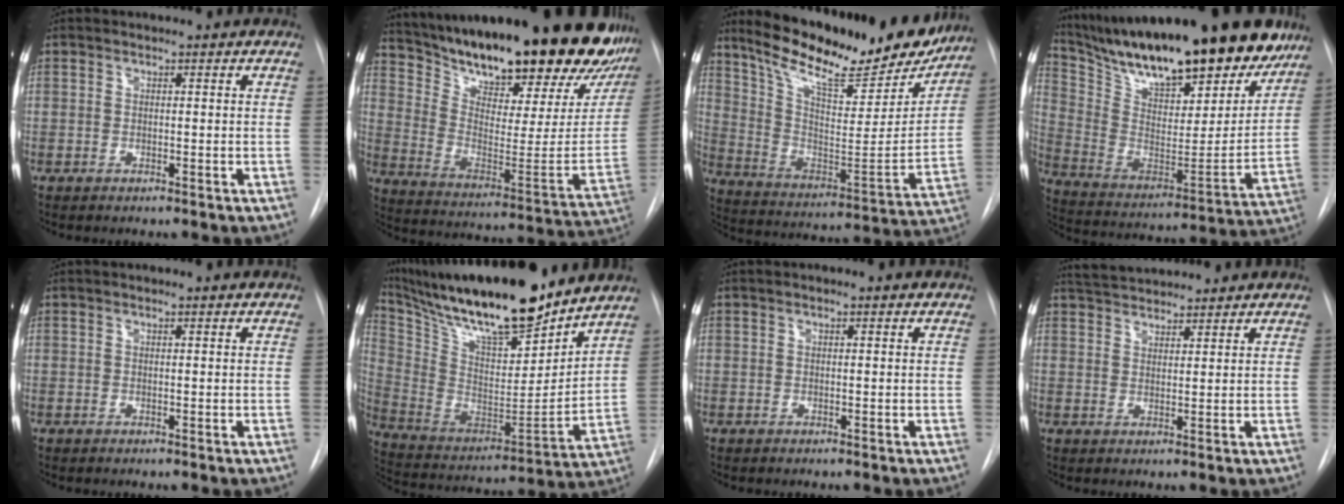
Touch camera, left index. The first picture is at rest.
{"total": 34.8, "force": [28.2, 8.3, 18.8], "torque": [-0.300, -0.073, 0.388]}
{"total": 25.9, "force": [21.4, 6.4, 13.1], "torque": [-0.207, -0.027, 0.314]}
{"total": 31.3, "force": [24.8, 8.0, 17.2], "torque": [-0.297, -0.016, 0.368]}
{"total": 0.7, "force": [0.5, 0.1, 0.4], "torque": [-0.010, 0.003, 0.006]}
{"total": 26.5, "force": [21.9, 4.7, 14.2], "torque": [-0.272, -0.011, 0.364]}
{"total": 0.9, "force": [0.5, 0.3, 0.6], "torque": [-0.014, 0.002, 0.005]}
{"total": 7.1, "force": [6.7, 1.2, 1.9], "torque": [-0.038, 0.032, 0.113]}